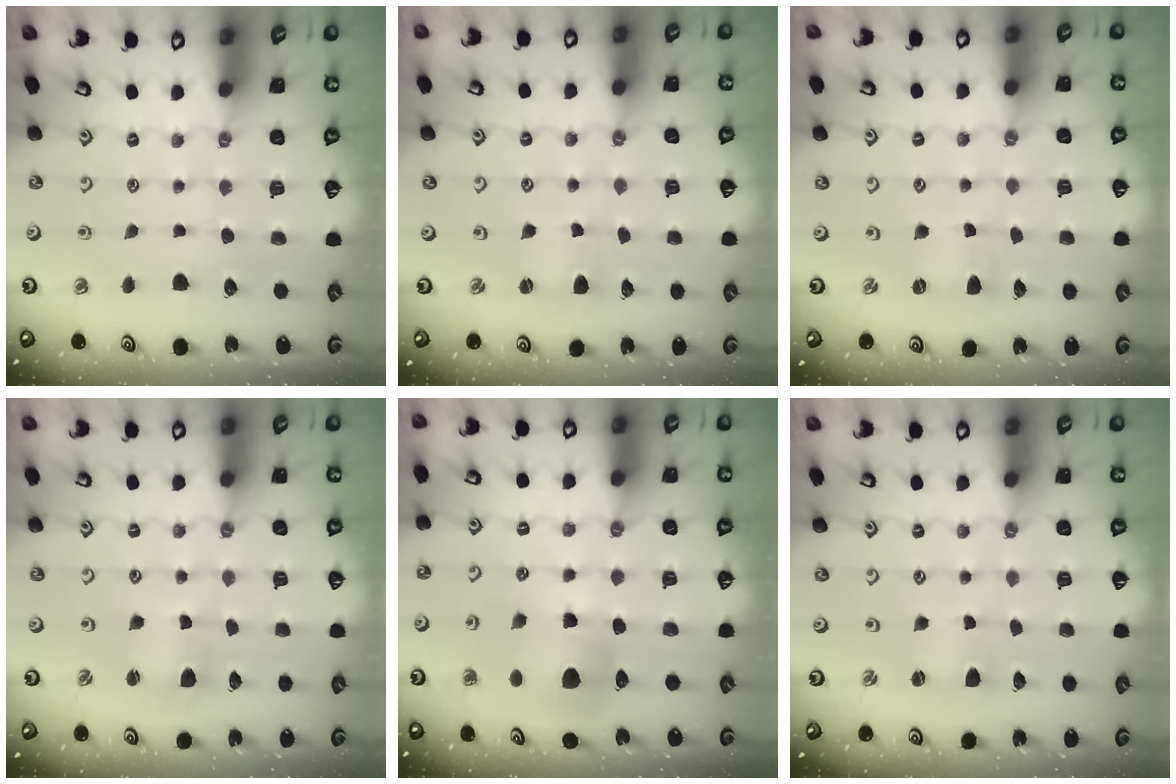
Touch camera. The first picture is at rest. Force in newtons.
{"total": 2.1, "press": 2.0, "slide": 0.4}
{"total": 0.0}
{"total": 2.2, "press": 2.2, "slide": 0.4}
{"total": 7.2, "press": 7.2, "slide": 0.8}
{"total": 0.9, "press": 0.9, "slide": 0.2}